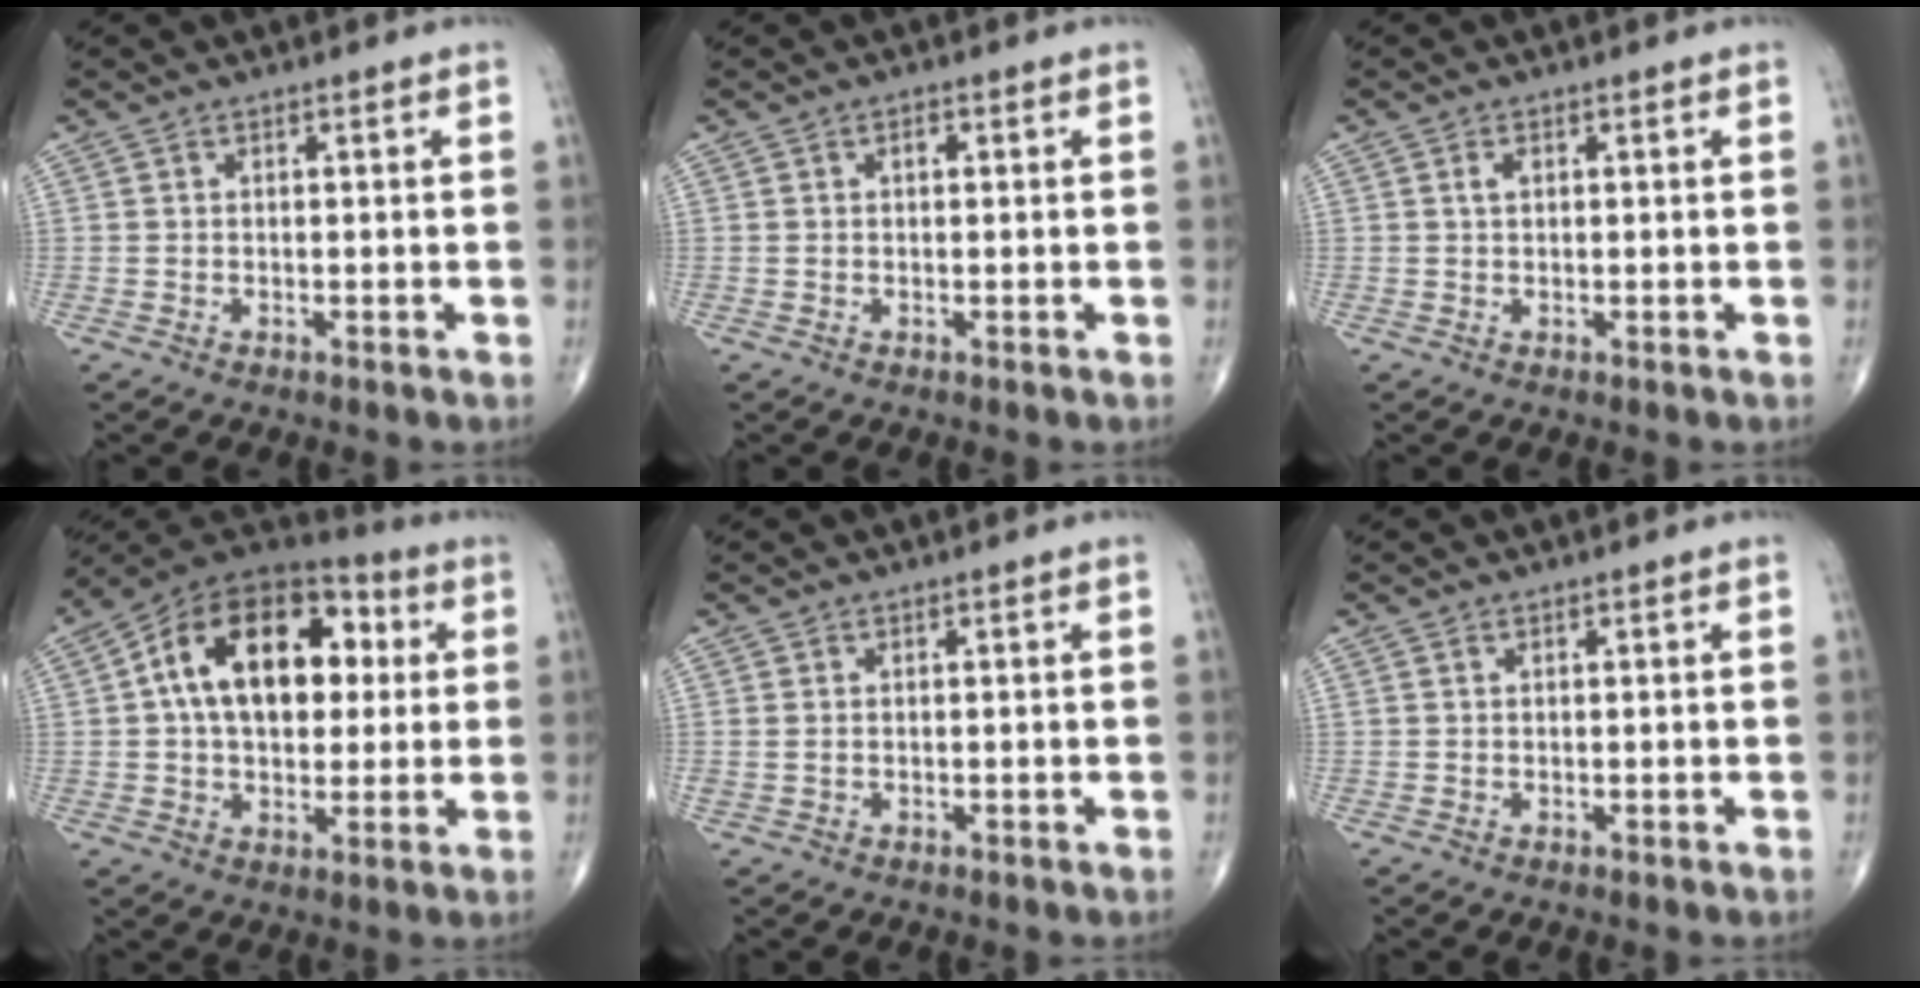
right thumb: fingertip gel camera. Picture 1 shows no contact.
{"total": 1.1, "force": [0.3, 0.6, 0.8], "torque": [-0.011, 0.005, 0.004]}
{"total": 1.3, "force": [0.4, 0.7, 1.0], "torque": [-0.020, 0.004, 0.008]}
{"total": 21.4, "force": [3.9, 13.2, 16.4], "torque": [-0.235, 0.023, 0.055]}
{"total": 0.8, "force": [0.1, 0.6, 0.6], "torque": [-0.017, 0.003, 0.006]}
{"total": 0.0}